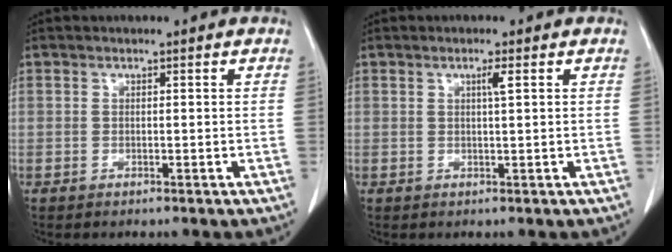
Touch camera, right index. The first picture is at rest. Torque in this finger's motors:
{"motor_torque": [0.02, 0.01, 0.02, 0.00]}